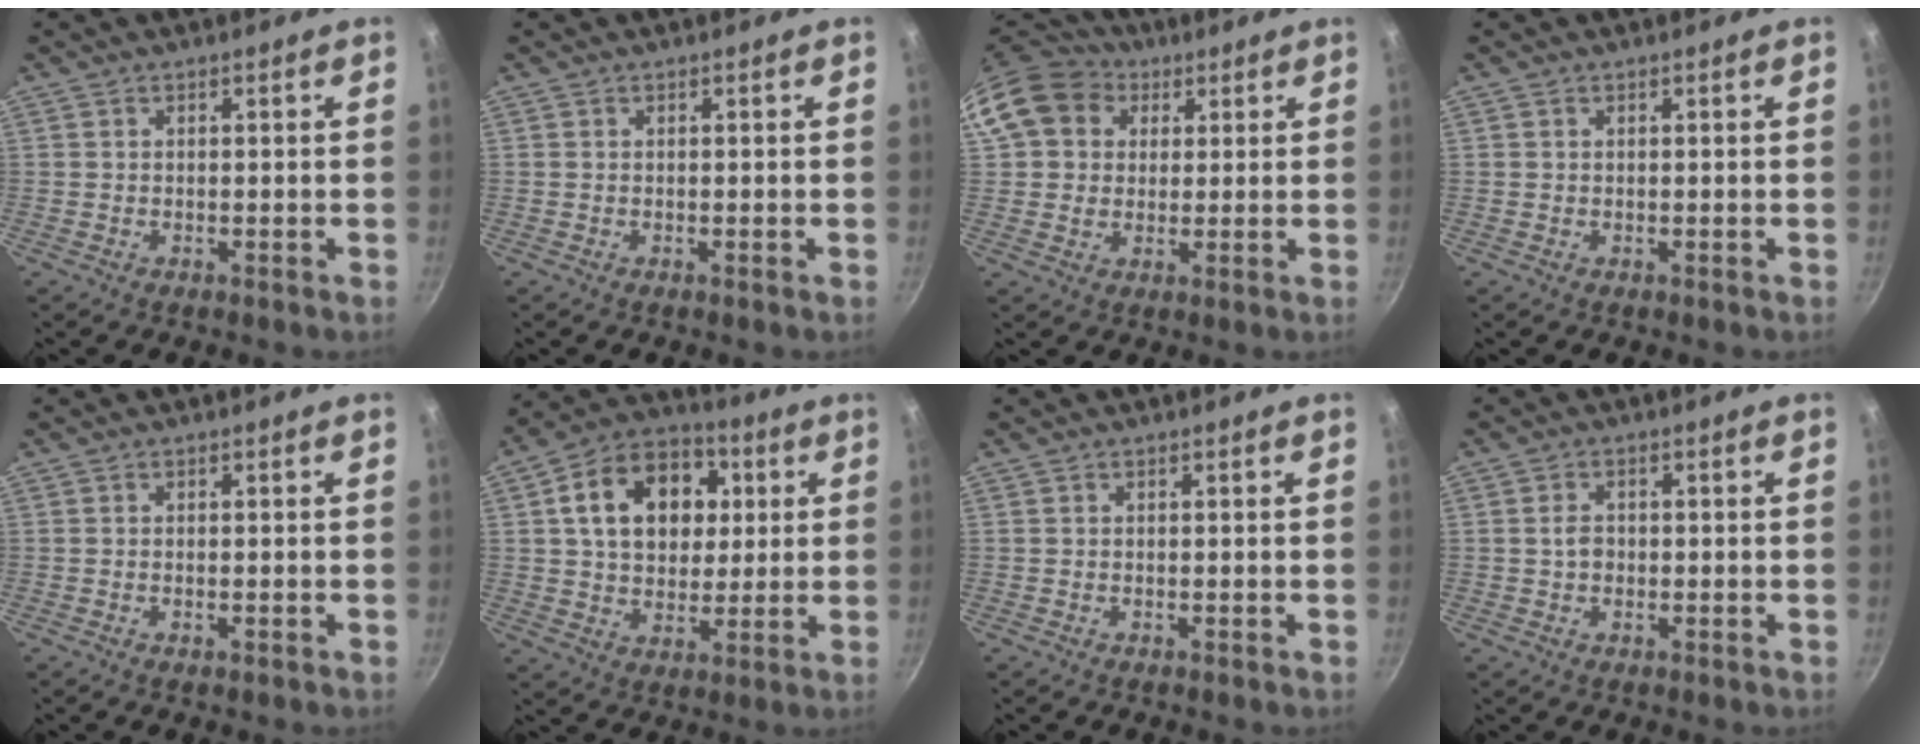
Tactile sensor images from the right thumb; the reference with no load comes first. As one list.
[{"total": 0.0}, {"total": 14.5, "force": [5.1, 12.1, 6.2], "torque": [-0.105, 0.018, 0.083]}, {"total": 0.0}, {"total": 0.8, "force": [-0.3, 0.3, 0.7], "torque": [-0.011, 0.001, -0.004]}, {"total": 17.5, "force": [4.1, 12.8, 11.1], "torque": [-0.148, 0.017, 0.058]}, {"total": 0.0}, {"total": 2.5, "force": [-0.2, 1.9, 1.6], "torque": [-0.020, 0.007, -0.004]}]